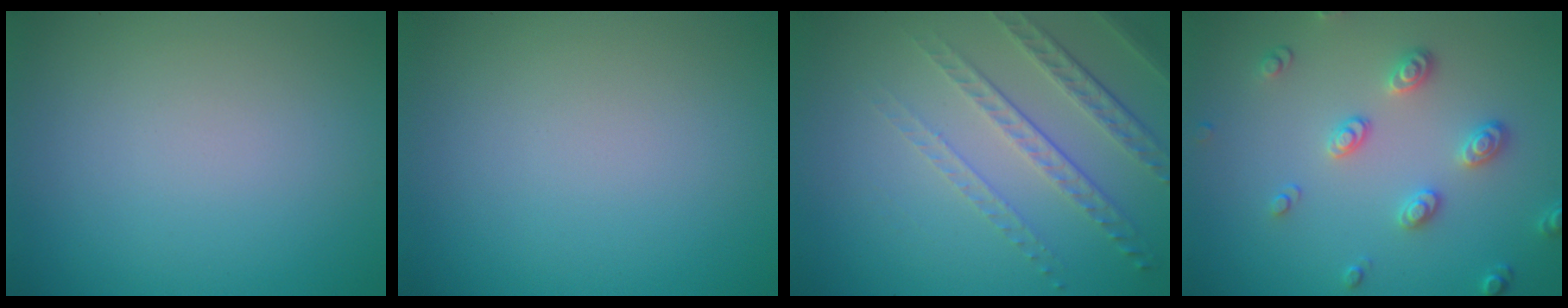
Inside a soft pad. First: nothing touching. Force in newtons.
{"total": 0.0}
{"total": 4.8, "press": 3.2, "slide": 3.5}
{"total": 3.1, "press": 2.7, "slide": 1.4}